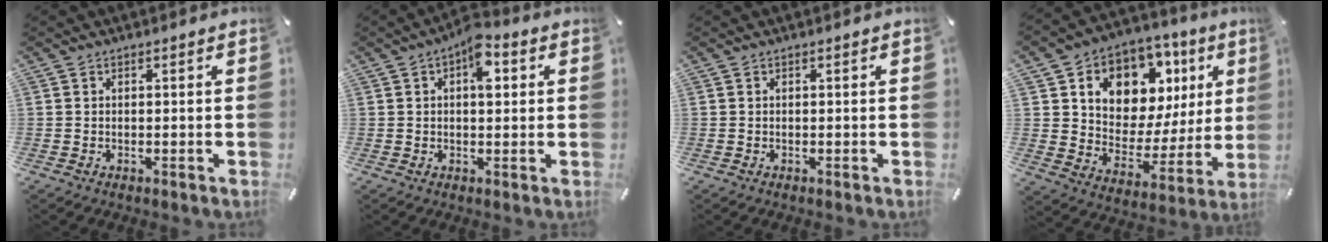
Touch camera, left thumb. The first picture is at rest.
{"total": 7.0, "force": [2.0, 3.8, 5.5], "torque": [-0.064, -0.005, 0.026]}
{"total": 0.0}
{"total": 11.0, "force": [5.9, 8.4, 4.0], "torque": [-0.059, -0.059, 0.105]}